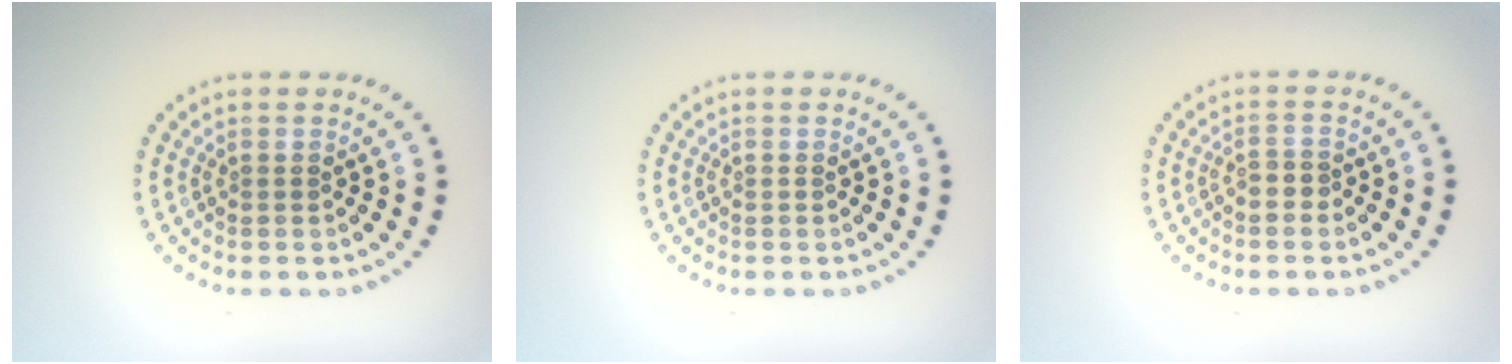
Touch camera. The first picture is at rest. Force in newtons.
{"total": 0.0}
{"total": 1.2, "press": 1.1, "slide": 0.5}